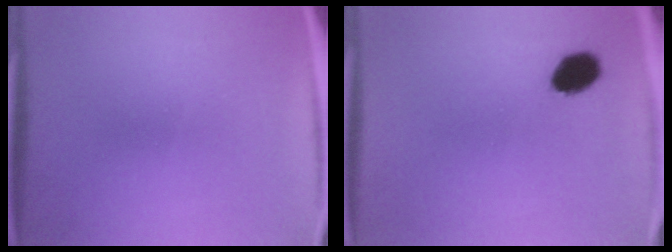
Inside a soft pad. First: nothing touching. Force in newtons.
{"total": 6.1}